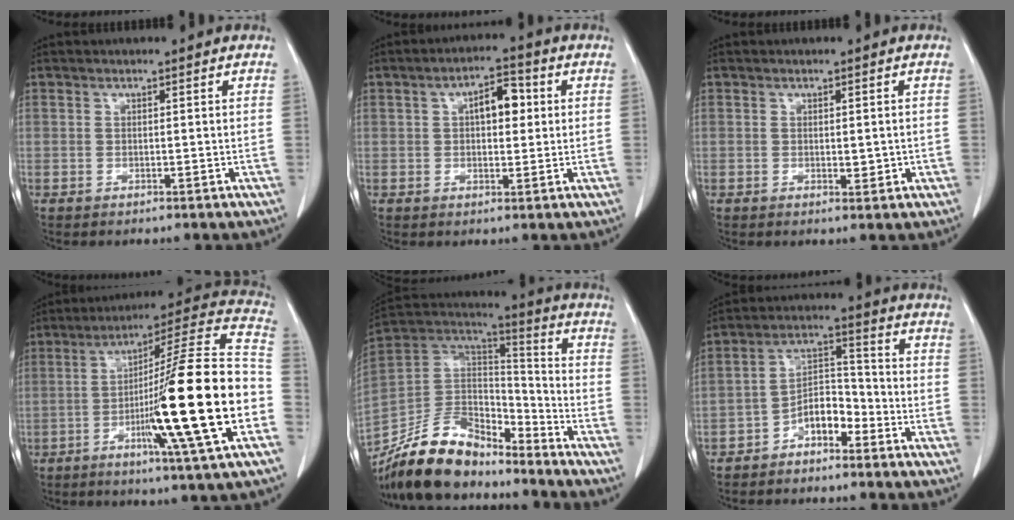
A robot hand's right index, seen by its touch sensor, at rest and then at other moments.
{"total": 5.9, "force": [1.3, 2.6, 5.1], "torque": [-0.076, 0.018, 0.018]}
{"total": 1.9, "force": [-0.2, 0.8, 1.7], "torque": [-0.027, -0.003, 0.003]}
{"total": 24.0, "force": [-6.2, -0.7, 23.1], "torque": [-0.320, -0.007, -0.115]}
{"total": 18.3, "force": [-15.2, 6.7, 7.6], "torque": [-0.137, 0.035, -0.280]}
{"total": 6.5, "force": [-4.0, 3.1, 4.1], "torque": [-0.070, 0.026, -0.076]}